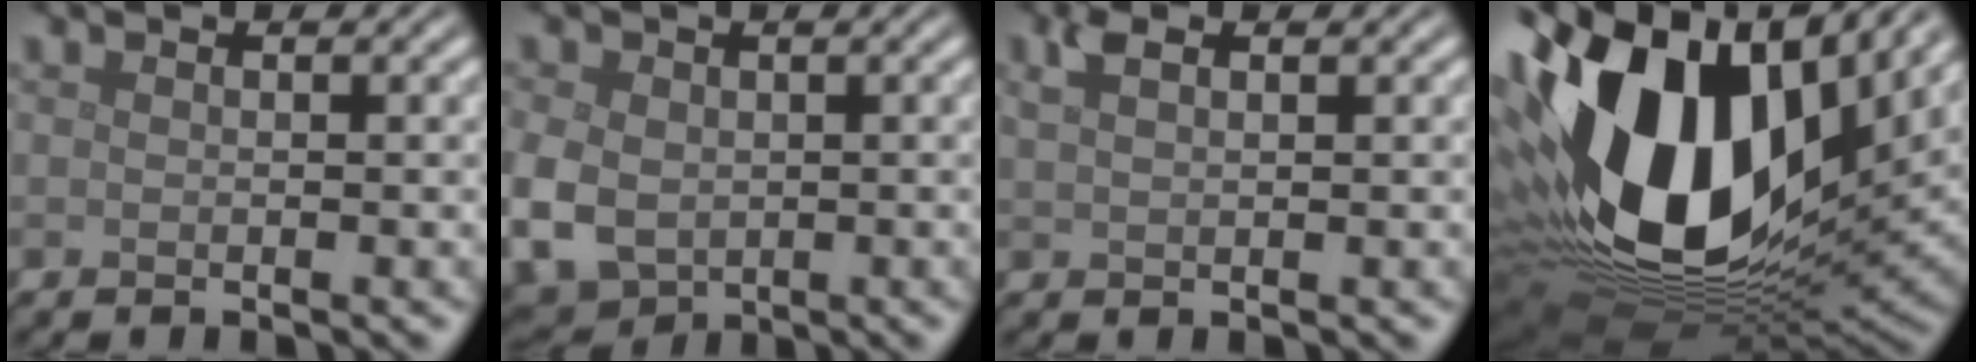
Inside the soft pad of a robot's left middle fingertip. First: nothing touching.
{"total": 6.2, "force": [-0.8, 4.9, 3.7], "torque": [-0.103, -0.020, -0.011]}
{"total": 1.9, "force": [1.3, 0.6, 1.2], "torque": [-0.026, 0.005, 0.027]}
{"total": 17.9, "force": [4.4, 11.1, 13.4], "torque": [-0.289, -0.008, 0.079]}